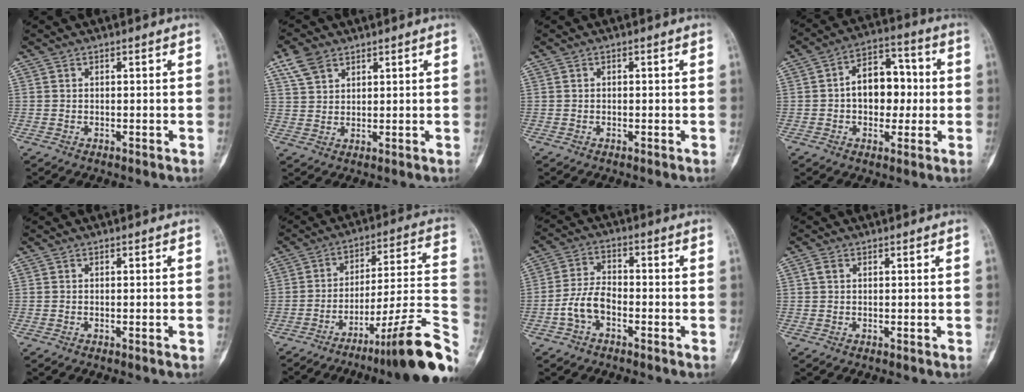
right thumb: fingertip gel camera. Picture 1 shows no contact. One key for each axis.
{"total": 5.4, "fx": 3.3, "fy": 3.4, "fz": 2.7, "tx": -0.044, "ty": -0.005, "tz": 0.070}
{"total": 0.0}
{"total": 11.7, "fx": 0.0, "fy": 8.0, "fz": 8.5, "tx": -0.088, "ty": 0.031, "tz": -0.006}
{"total": 0.6, "fx": -0.3, "fy": 0.0, "fz": 0.5, "tx": -0.011, "ty": -0.001, "tz": -0.003}
{"total": 22.6, "fx": -12.9, "fy": 2.4, "fz": 18.3, "tx": -0.195, "ty": 0.085, "tz": -0.191}
{"total": 6.3, "fx": -2.6, "fy": 3.6, "fz": 4.4, "tx": -0.085, "ty": 0.027, "tz": -0.057}
{"total": 1.4, "fx": 0.5, "fy": 0.9, "fz": 0.9, "tx": -0.020, "ty": 0.005, "tz": 0.009}